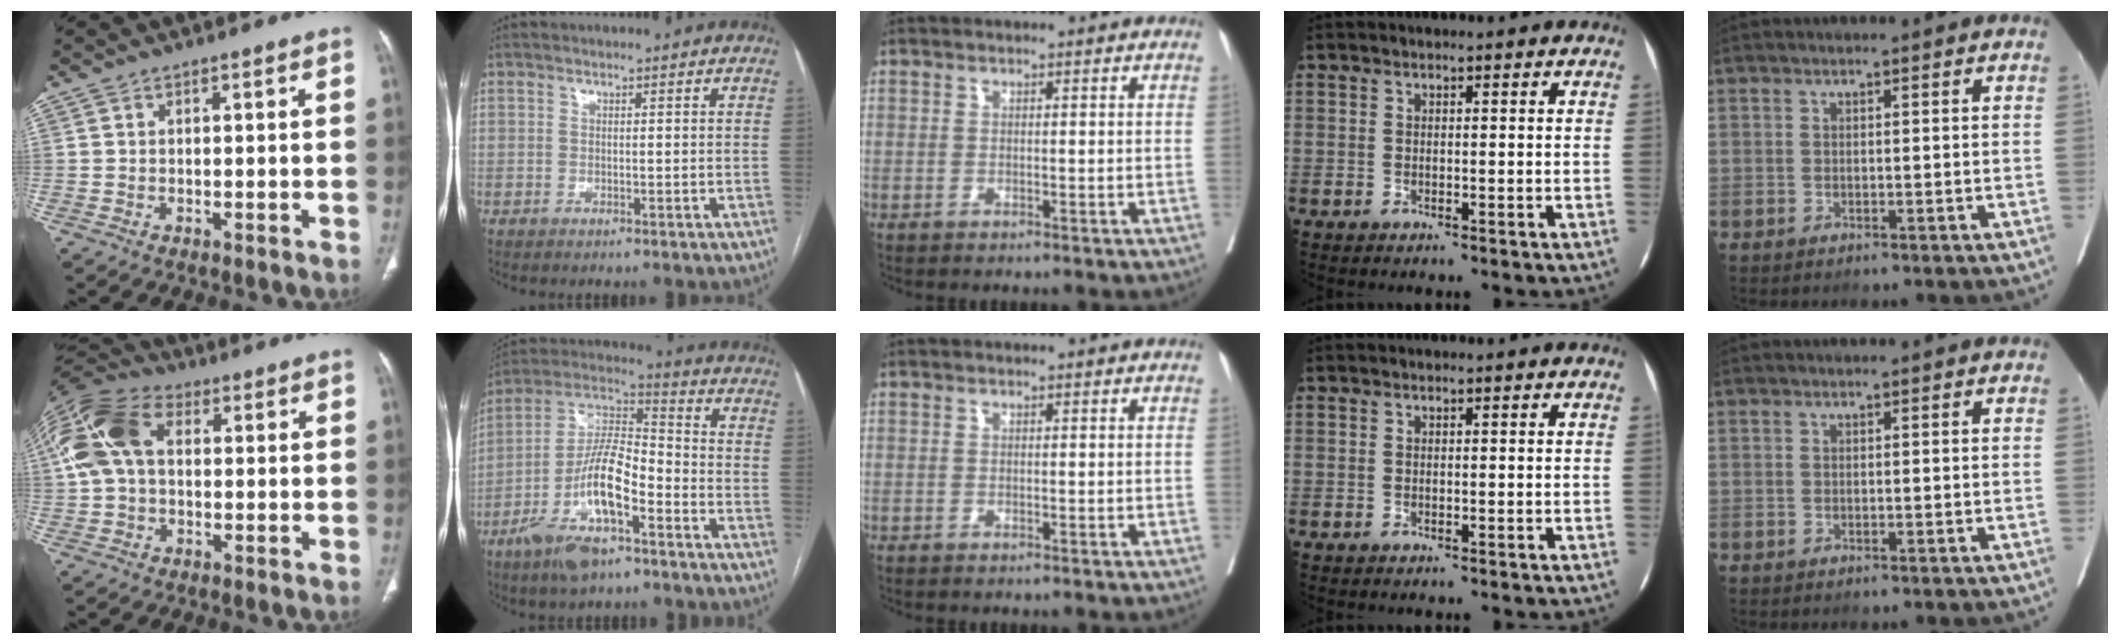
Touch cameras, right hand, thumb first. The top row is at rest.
{"thumb": {"total": 14.8, "force": [2.6, 9.8, 10.8], "torque": [-0.228, 0.040, 0.039]}, "index": {"total": 15.3, "force": [-7.4, 4.2, 12.6], "torque": [-0.257, 0.002, -0.131]}}